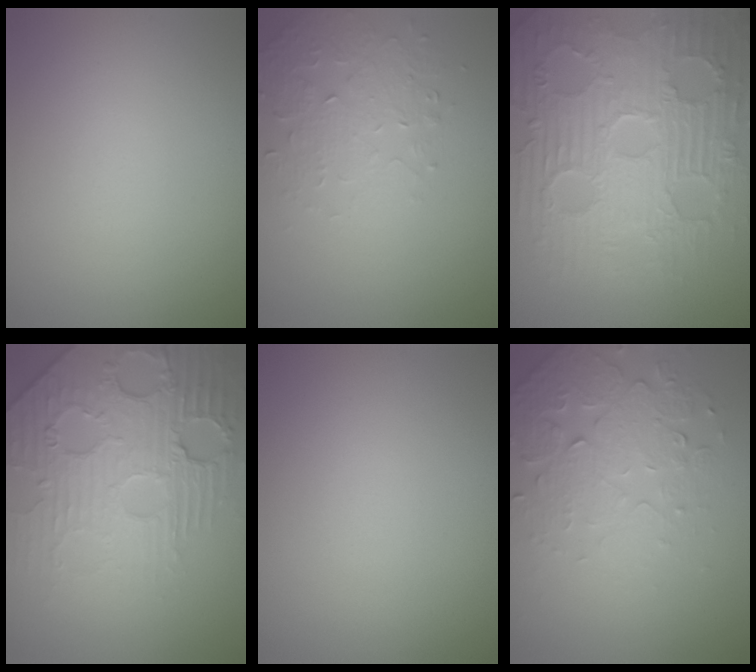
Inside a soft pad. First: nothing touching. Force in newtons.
{"total": 1.9, "press": 1.5, "slide": 1.1}
{"total": 9.2, "press": 6.8, "slide": 6.2}
{"total": 6.2, "press": 5.3, "slide": 3.4}
{"total": 0.0}
{"total": 5.1, "press": 3.7, "slide": 3.5}